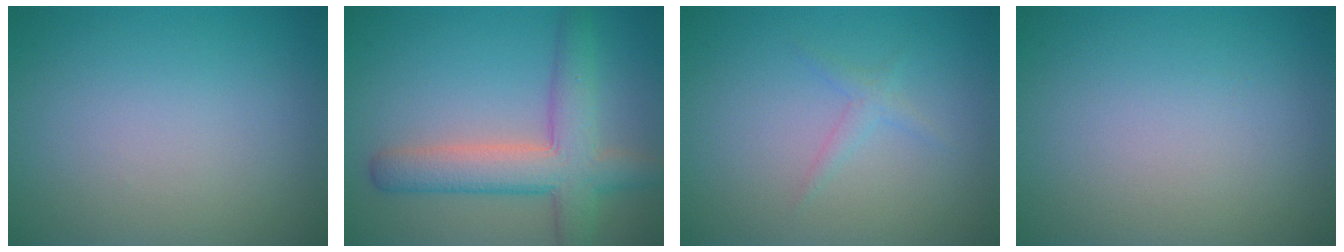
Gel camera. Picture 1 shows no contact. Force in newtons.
{"total": 6.2, "press": 6.2, "slide": 0.2}
{"total": 1.1, "press": 1.1, "slide": 0.0}
{"total": 0.0}